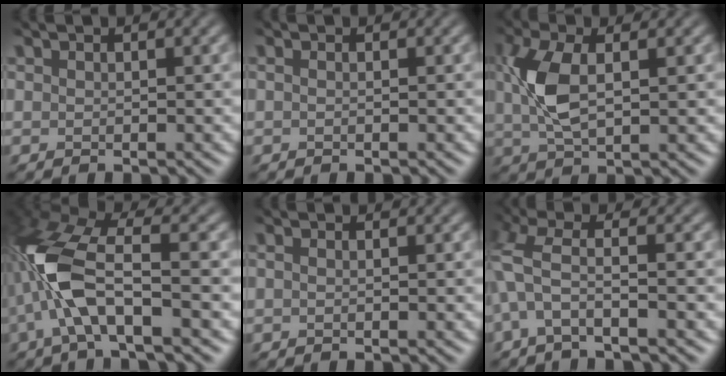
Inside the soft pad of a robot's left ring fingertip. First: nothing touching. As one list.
[{"total": 0.0}, {"total": 5.0, "force": [0.3, 2.3, 4.5], "torque": [-0.105, 0.004, 0.008]}, {"total": 7.6, "force": [-2.6, 2.5, 6.7], "torque": [-0.160, 0.013, -0.061]}, {"total": 0.0}, {"total": 4.0, "force": [-1.5, 0.7, 3.7], "torque": [-0.087, 0.006, -0.040]}]